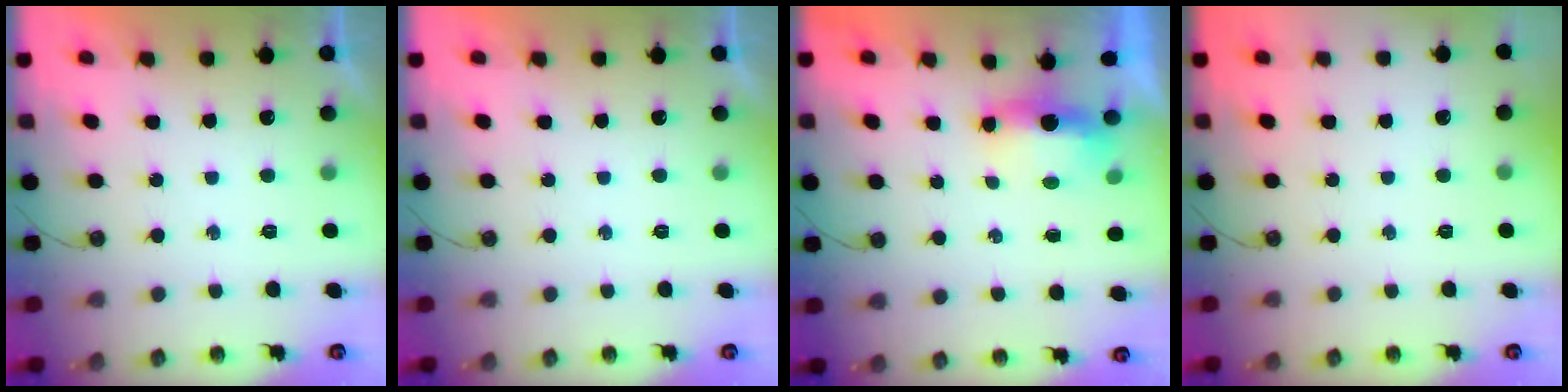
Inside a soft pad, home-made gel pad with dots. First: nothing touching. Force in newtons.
{"total": 0.0}
{"total": 14.4, "press": 7.0, "slide": 12.6}
{"total": 0.0}